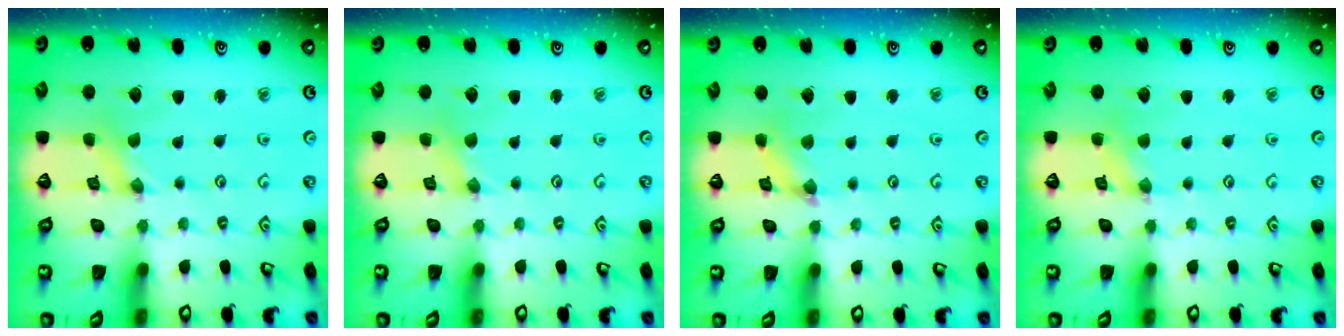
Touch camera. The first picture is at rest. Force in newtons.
{"total": 2.0, "press": 2.0, "slide": 0.4}
{"total": 2.8, "press": 2.8, "slide": 0.3}
{"total": 2.3, "press": 2.3, "slide": 0.3}